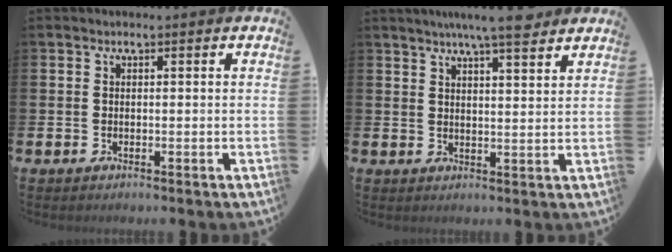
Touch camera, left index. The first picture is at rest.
{"total": 6.3, "force": [5.7, 0.1, 2.7], "torque": [-0.055, -0.021, 0.100]}